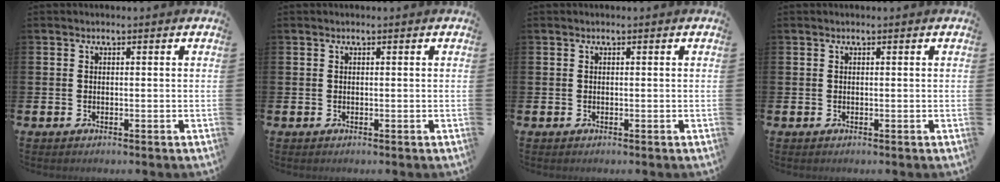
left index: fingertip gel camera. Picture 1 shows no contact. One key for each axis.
{"total": 0.0}
{"total": 0.0}
{"total": 0.0}